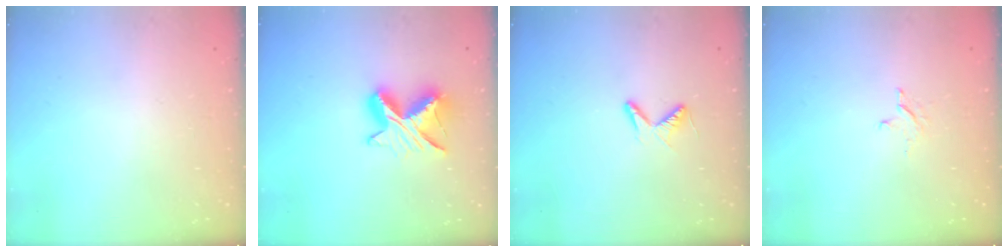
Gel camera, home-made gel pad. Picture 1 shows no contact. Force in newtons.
{"total": 9.6, "press": 9.6, "slide": 0.6}
{"total": 4.6, "press": 4.6, "slide": 0.7}
{"total": 3.0, "press": 3.0, "slide": 0.3}